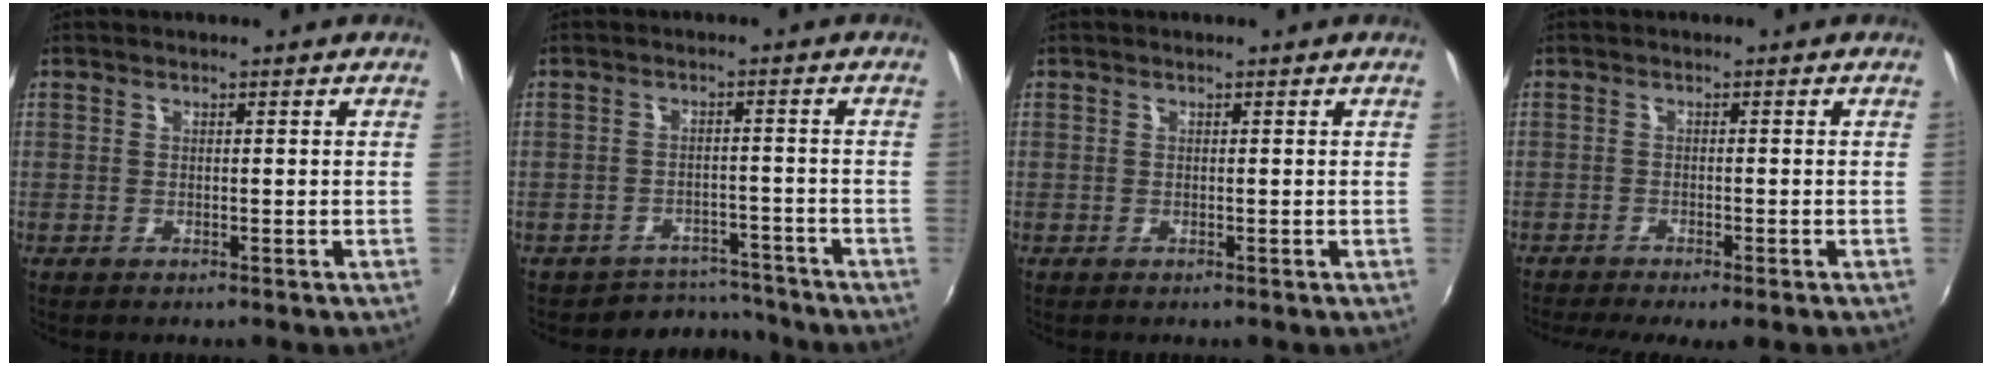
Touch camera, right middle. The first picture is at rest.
{"total": 5.8, "force": [-5.2, 2.5, -0.9], "torque": [0.013, 0.018, -0.074]}
{"total": 0.0}
{"total": 5.2, "force": [-4.3, 0.1, 2.9], "torque": [-0.067, -0.022, -0.071]}